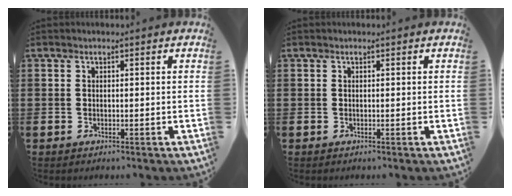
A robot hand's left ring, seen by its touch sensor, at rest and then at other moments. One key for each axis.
{"total": 0.0}